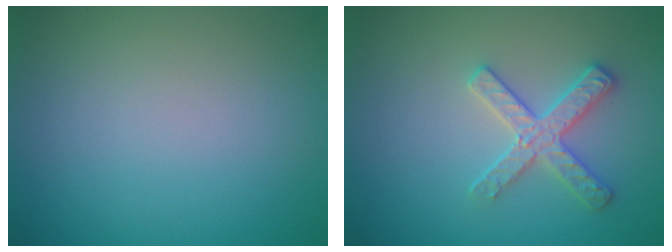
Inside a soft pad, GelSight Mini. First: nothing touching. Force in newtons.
{"total": 2.9, "press": 2.9, "slide": 0.1}